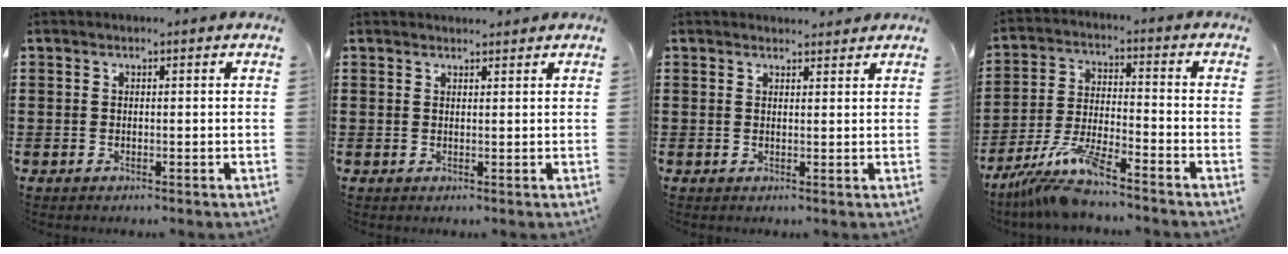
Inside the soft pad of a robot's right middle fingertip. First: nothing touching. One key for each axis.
{"total": 1.1, "fx": 1.0, "fy": 0.3, "fz": 0.0, "tx": 0.006, "ty": -0.002, "tz": 0.019}
{"total": 1.5, "fx": 1.5, "fy": 0.4, "fz": 0.0, "tx": 0.004, "ty": 0.000, "tz": 0.027}
{"total": 9.0, "fx": -7.6, "fy": 0.6, "fz": 4.7, "tx": -0.108, "ty": -0.008, "tz": -0.152}